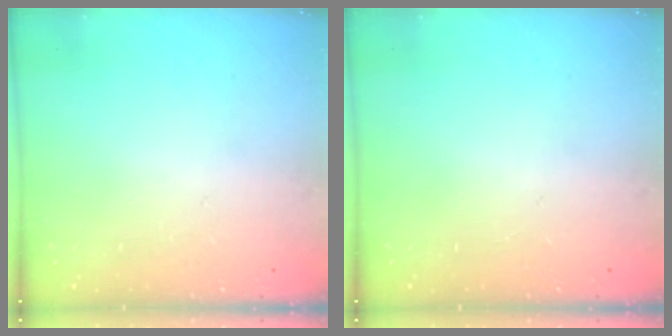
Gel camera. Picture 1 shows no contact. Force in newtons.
{"total": 0.0}